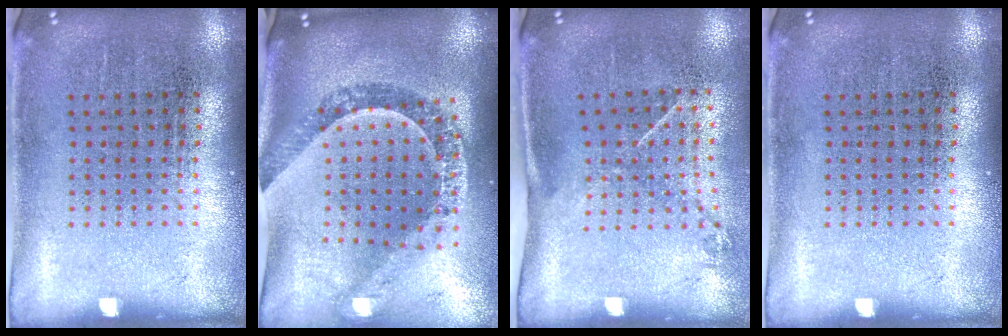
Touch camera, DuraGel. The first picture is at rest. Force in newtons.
{"total": 1.7, "press": 1.5, "slide": 0.9}
{"total": 1.4, "press": 0.9, "slide": 1.0}
{"total": 0.0}